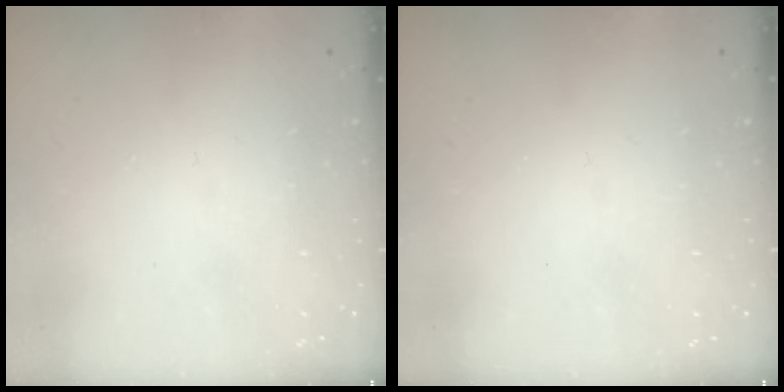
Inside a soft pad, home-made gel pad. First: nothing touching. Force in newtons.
{"total": 0.0}